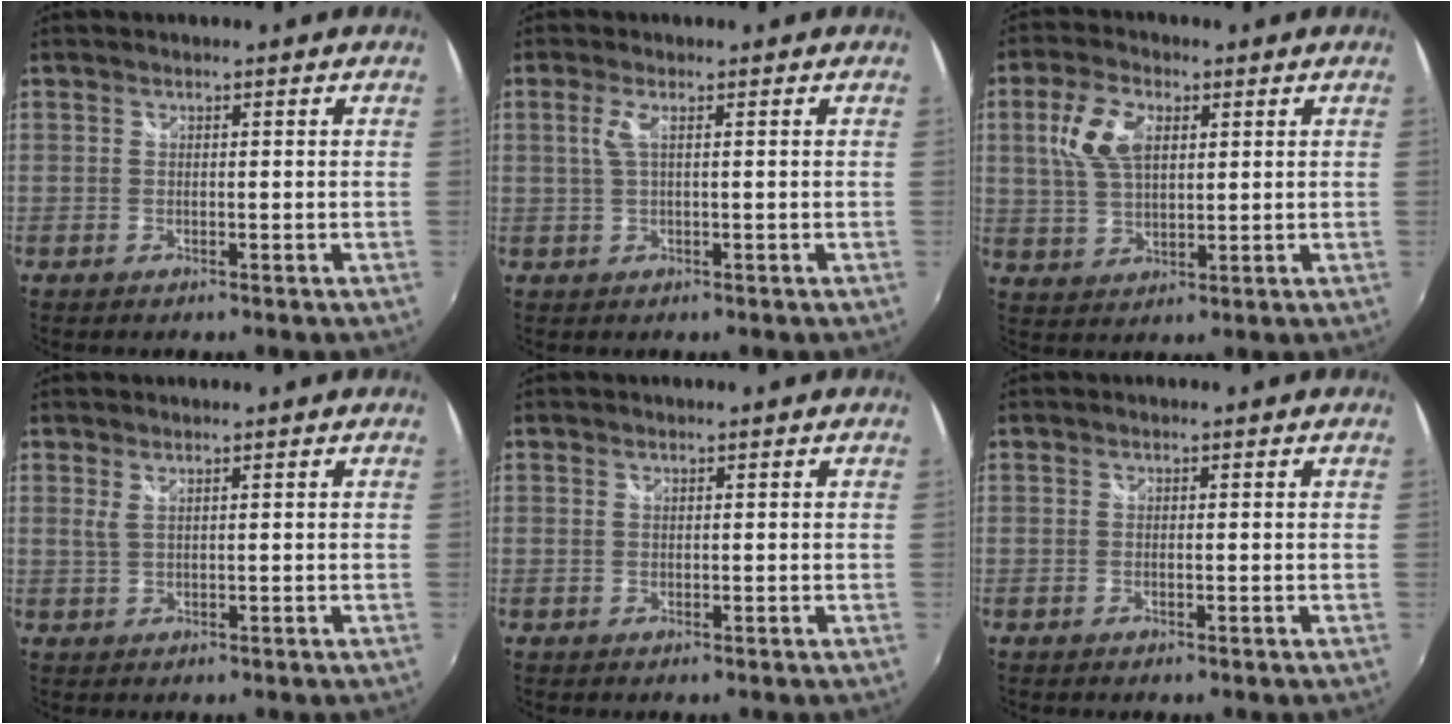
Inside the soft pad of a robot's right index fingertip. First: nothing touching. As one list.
[{"total": 2.3, "force": [0.3, -0.1, 2.3], "torque": [-0.044, 0.001, 0.006]}, {"total": 8.9, "force": [2.7, 4.9, 6.9], "torque": [-0.143, 0.014, 0.056]}, {"total": 1.1, "force": [0.6, 0.0, 1.0], "torque": [-0.018, 0.001, 0.012]}, {"total": 0.0}, {"total": 0.0}]